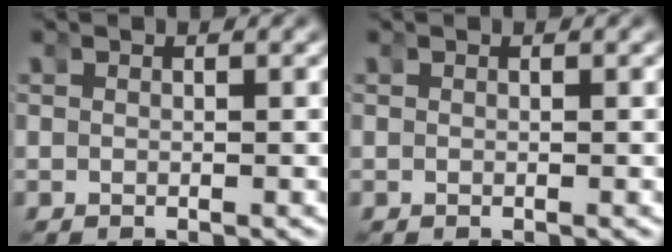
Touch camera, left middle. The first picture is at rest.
{"total": 0.0}